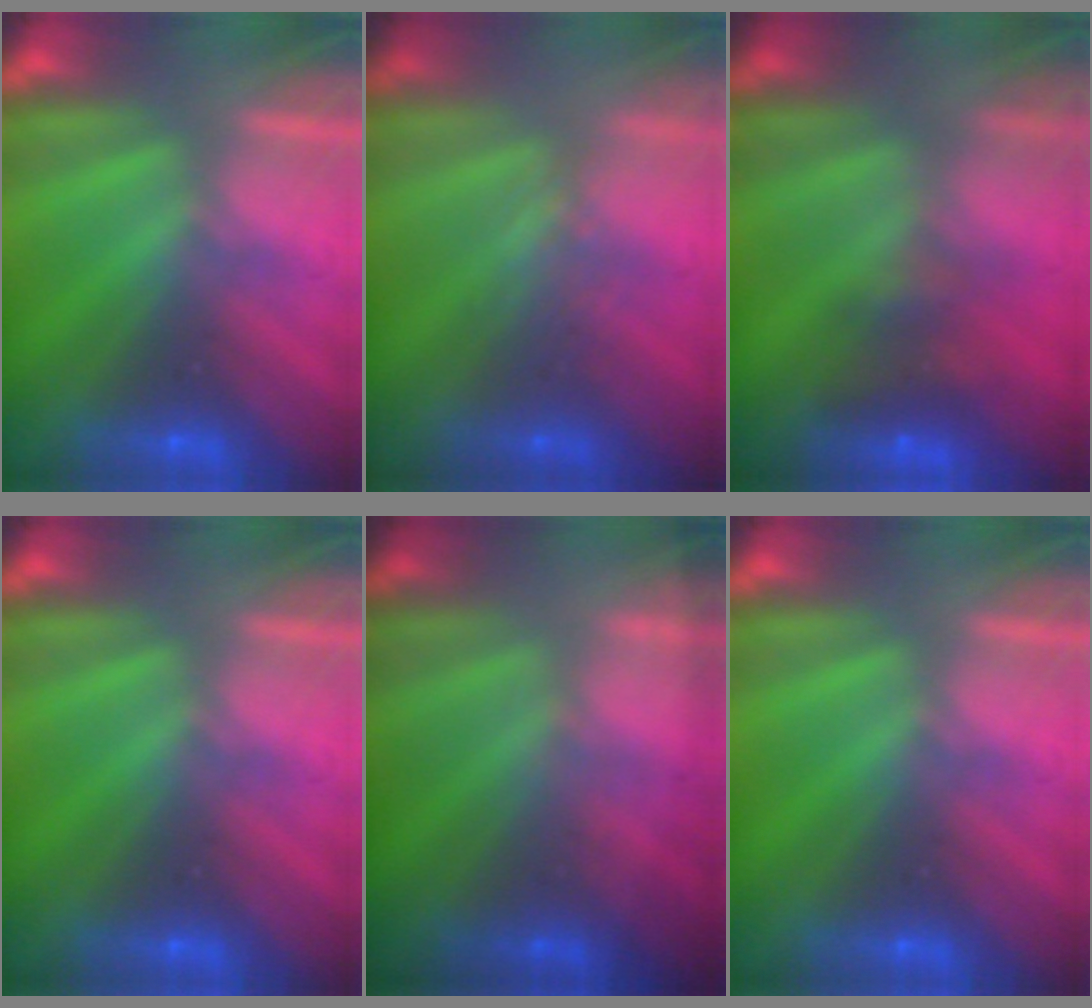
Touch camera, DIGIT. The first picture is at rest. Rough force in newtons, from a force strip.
{"total": 2.5}
{"total": 4.7}
{"total": 0.0}
{"total": 1.9}
{"total": 0.0}